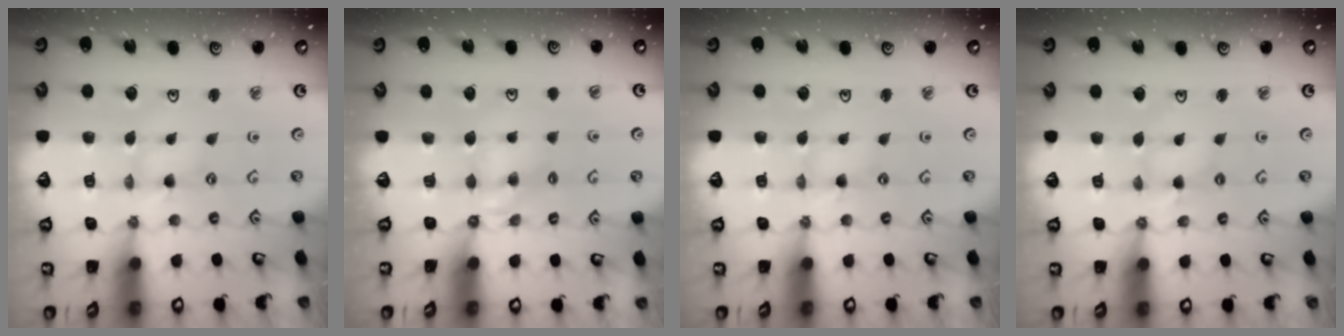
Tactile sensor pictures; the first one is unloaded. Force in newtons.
{"total": 4.6, "press": 4.5, "slide": 0.7}
{"total": 0.8, "press": 0.7, "slide": 0.2}
{"total": 2.5, "press": 2.5, "slide": 0.2}